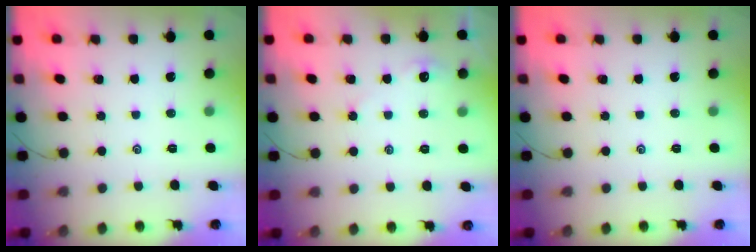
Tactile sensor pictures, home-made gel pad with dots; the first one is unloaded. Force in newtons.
{"total": 2.6, "press": 2.5, "slide": 0.5}
{"total": 0.0}